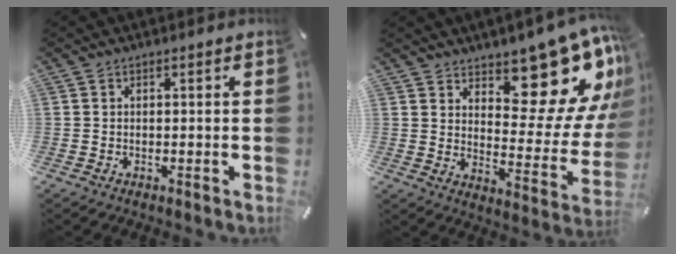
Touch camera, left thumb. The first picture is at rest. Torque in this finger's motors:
{"motor_torque": [2.54, 2.47, 1.61, -1.15, 0.13]}